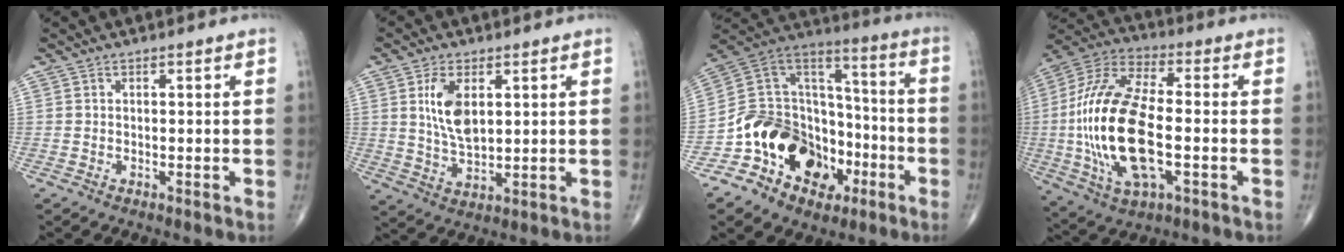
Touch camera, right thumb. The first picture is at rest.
{"total": 8.2, "force": [2.3, 4.2, 6.6], "torque": [-0.120, -0.013, 0.050]}
{"total": 21.2, "force": [-8.8, 15.4, 11.6], "torque": [-0.147, 0.093, -0.147]}
{"total": 23.5, "force": [-3.0, 10.6, 20.8], "torque": [-0.446, 0.013, -0.050]}